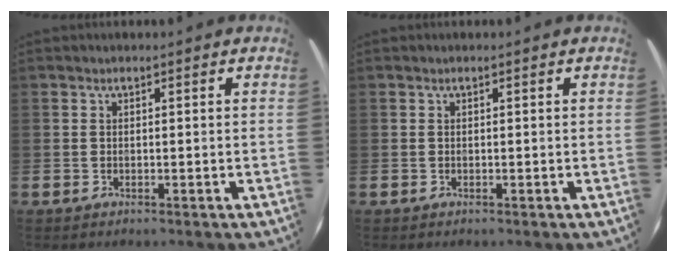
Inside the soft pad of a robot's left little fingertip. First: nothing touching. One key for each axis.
{"total": 0.0}